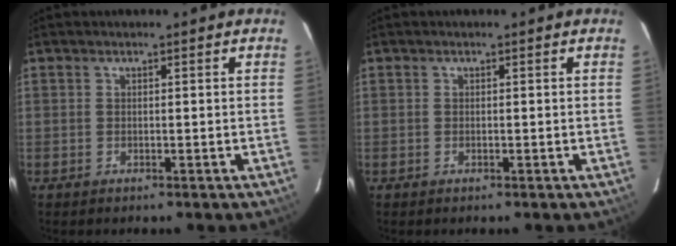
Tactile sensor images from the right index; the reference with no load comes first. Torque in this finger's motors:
{"motor_torque": [-0.04, 0.03, -0.01, 0.00]}